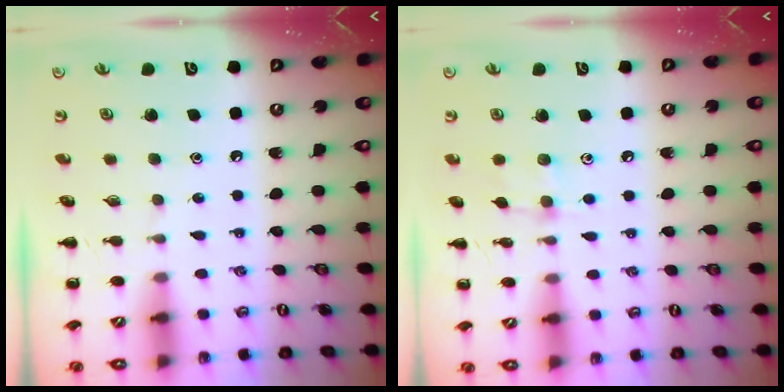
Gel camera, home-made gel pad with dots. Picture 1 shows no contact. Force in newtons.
{"total": 6.0, "press": 5.7, "slide": 1.8}